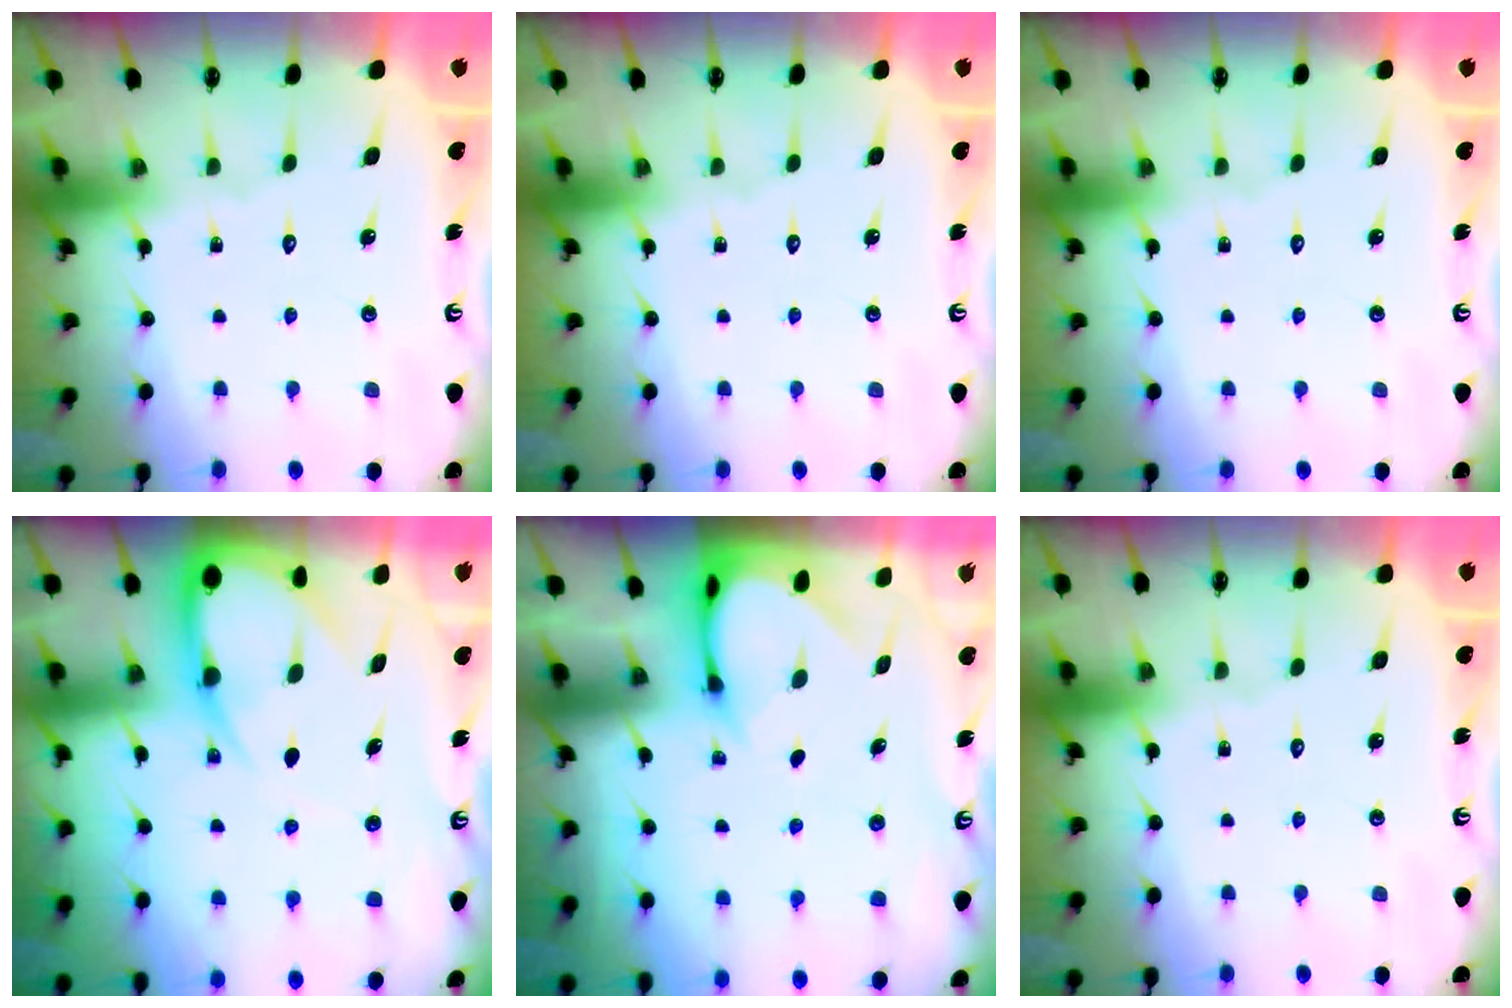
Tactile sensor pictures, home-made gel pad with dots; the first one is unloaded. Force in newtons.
{"total": 0.0}
{"total": 0.0}
{"total": 9.9, "press": 9.8, "slide": 1.0}
{"total": 3.5, "press": 3.5, "slide": 0.2}
{"total": 0.0}